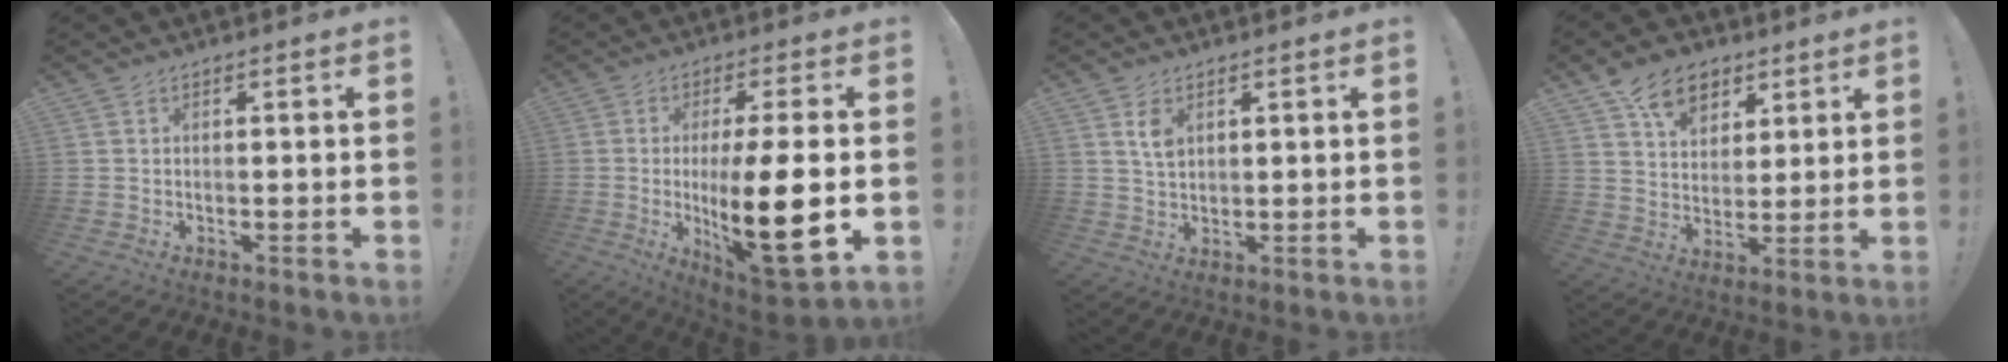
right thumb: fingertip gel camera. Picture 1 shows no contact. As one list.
[{"total": 18.5, "force": [-1.5, 4.5, 17.9], "torque": [-0.296, -0.012, -0.021]}, {"total": 4.8, "force": [2.2, 3.1, 2.9], "torque": [-0.042, -0.008, 0.038]}, {"total": 12.0, "force": [7.0, 8.2, 5.1], "torque": [-0.076, -0.034, 0.134]}]